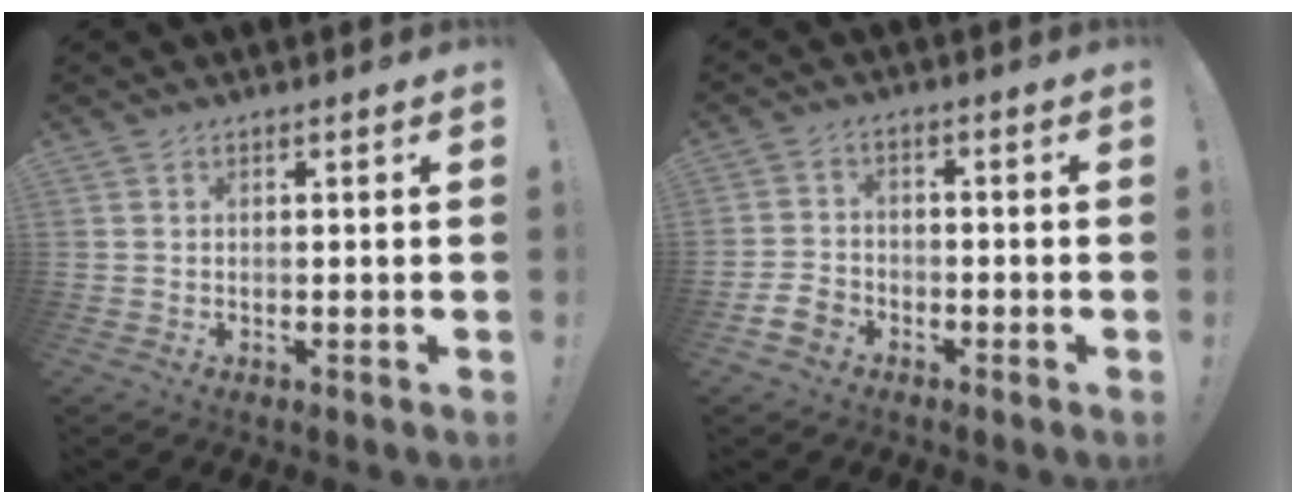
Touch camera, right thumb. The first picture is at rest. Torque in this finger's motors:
{"motor_torque": [0.48, -0.46, 0.40, -0.28, 0.05]}